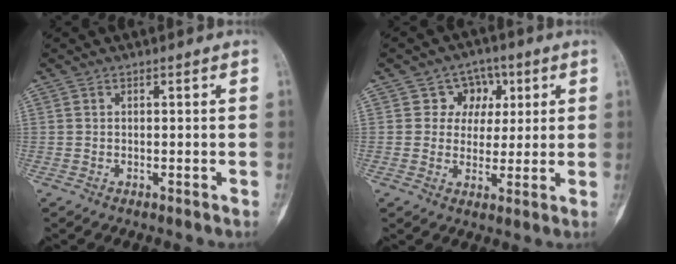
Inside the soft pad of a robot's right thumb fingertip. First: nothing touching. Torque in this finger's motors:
{"motor_torque": [-0.51, -0.12, 0.38, 0.15, -0.09]}